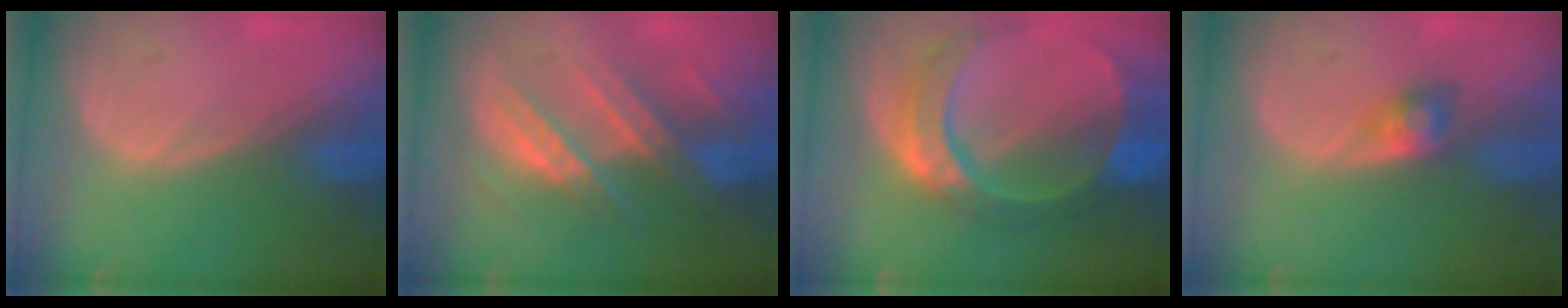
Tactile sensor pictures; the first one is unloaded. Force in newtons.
{"total": 8.9, "press": 7.8, "slide": 4.2}
{"total": 11.0, "press": 9.3, "slide": 5.8}
{"total": 2.7, "press": 2.7, "slide": 0.1}